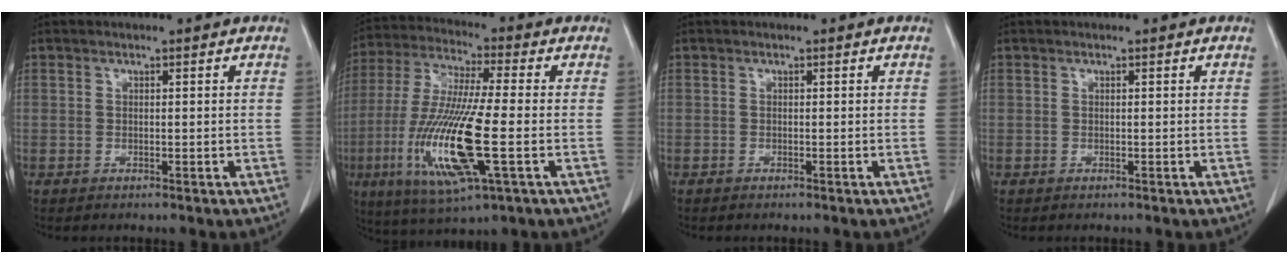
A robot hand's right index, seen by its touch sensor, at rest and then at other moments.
{"total": 17.5, "force": [-4.3, 1.9, 16.8], "torque": [-0.356, -0.025, -0.074]}
{"total": 0.0}
{"total": 0.0}